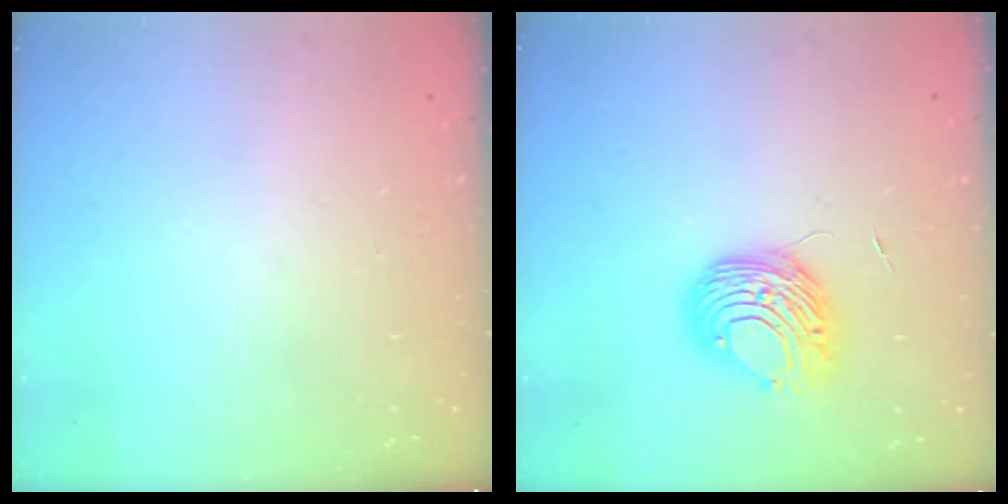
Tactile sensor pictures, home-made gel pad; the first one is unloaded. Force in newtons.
{"total": 9.1, "press": 9.1, "slide": 0.4}